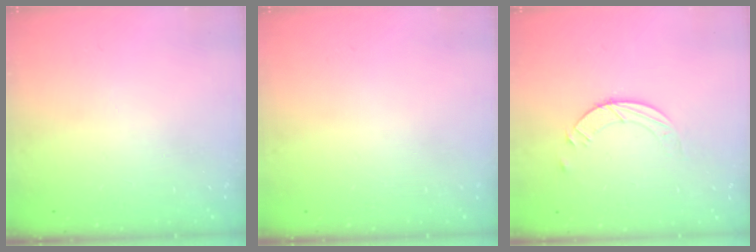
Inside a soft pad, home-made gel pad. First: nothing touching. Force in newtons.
{"total": 0.0}
{"total": 6.0, "press": 6.0, "slide": 0.6}